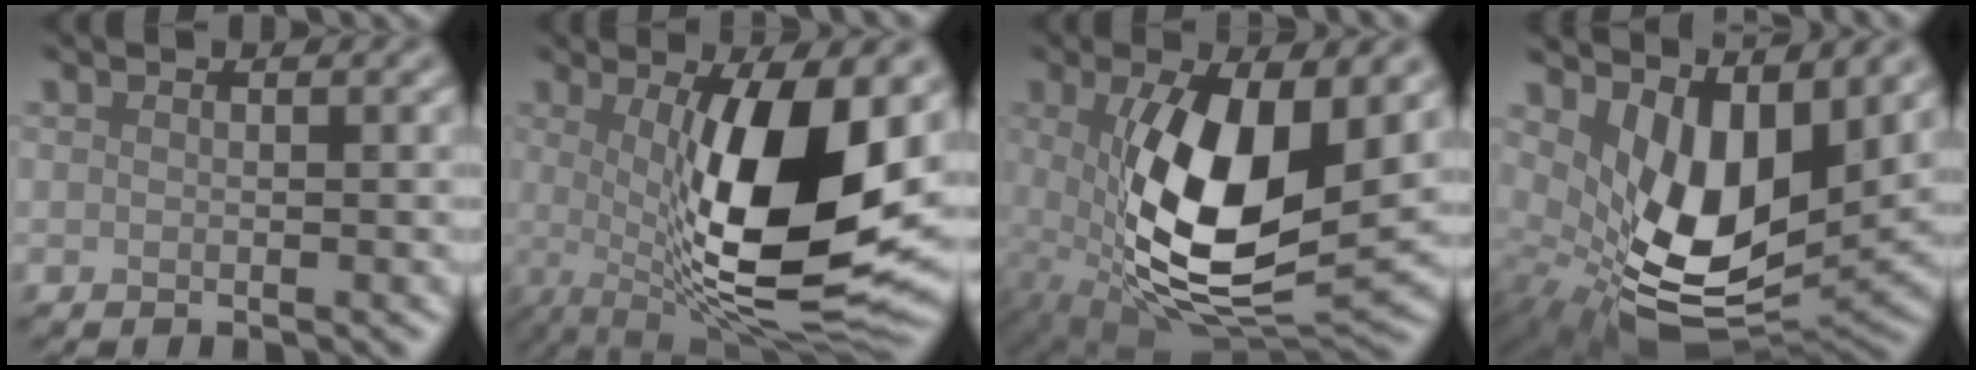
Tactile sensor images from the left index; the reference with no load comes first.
{"total": 13.4, "force": [0.3, 4.0, 12.9], "torque": [-0.193, -0.016, 0.004]}
{"total": 11.5, "force": [0.6, 5.1, 10.3], "torque": [-0.190, -0.023, 0.023]}
{"total": 10.1, "force": [2.0, 5.5, 8.2], "torque": [-0.159, -0.032, 0.049]}